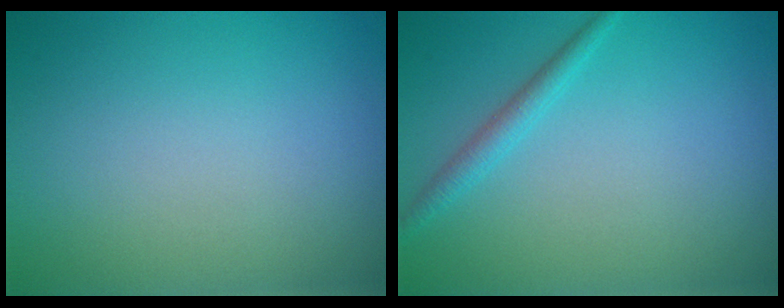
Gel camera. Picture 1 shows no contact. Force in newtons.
{"total": 1.6, "press": 1.6, "slide": 0.1}